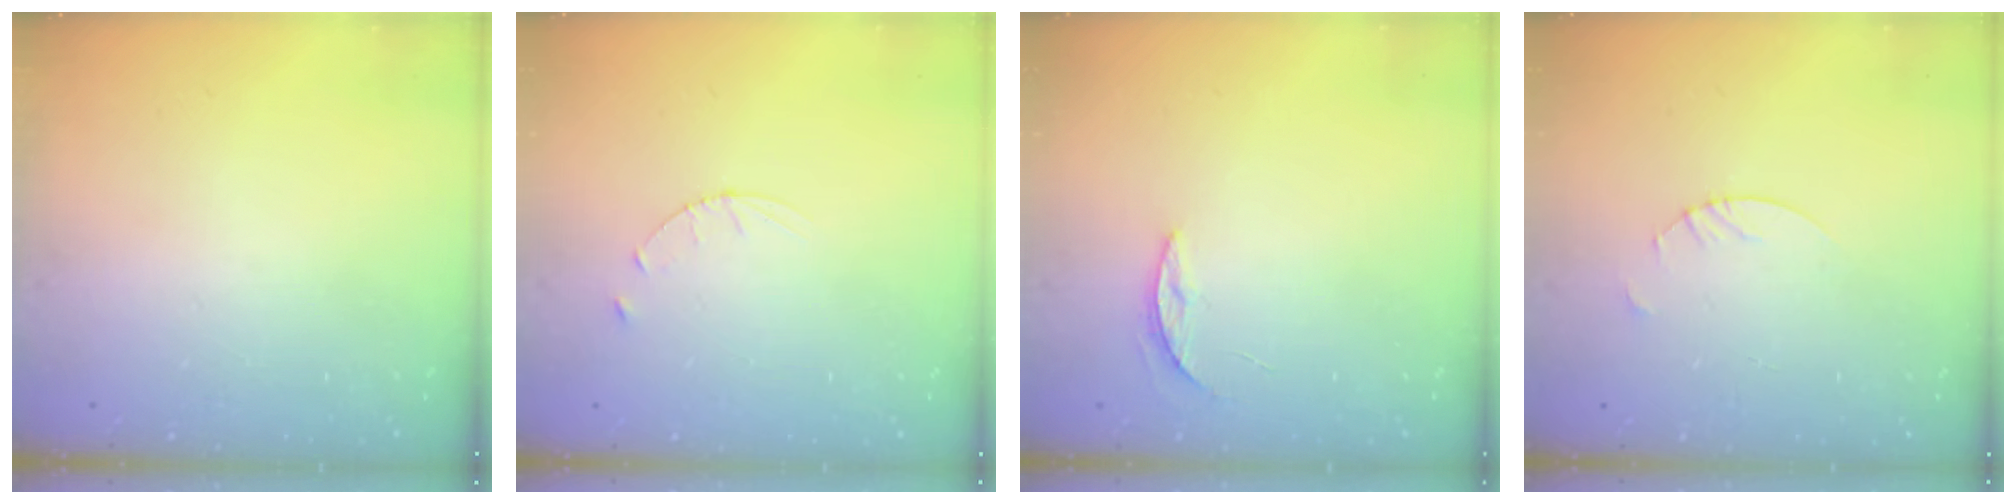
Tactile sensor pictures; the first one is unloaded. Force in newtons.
{"total": 3.1, "press": 3.1, "slide": 0.3}
{"total": 4.5, "press": 4.4, "slide": 0.4}
{"total": 1.8, "press": 1.8, "slide": 0.2}